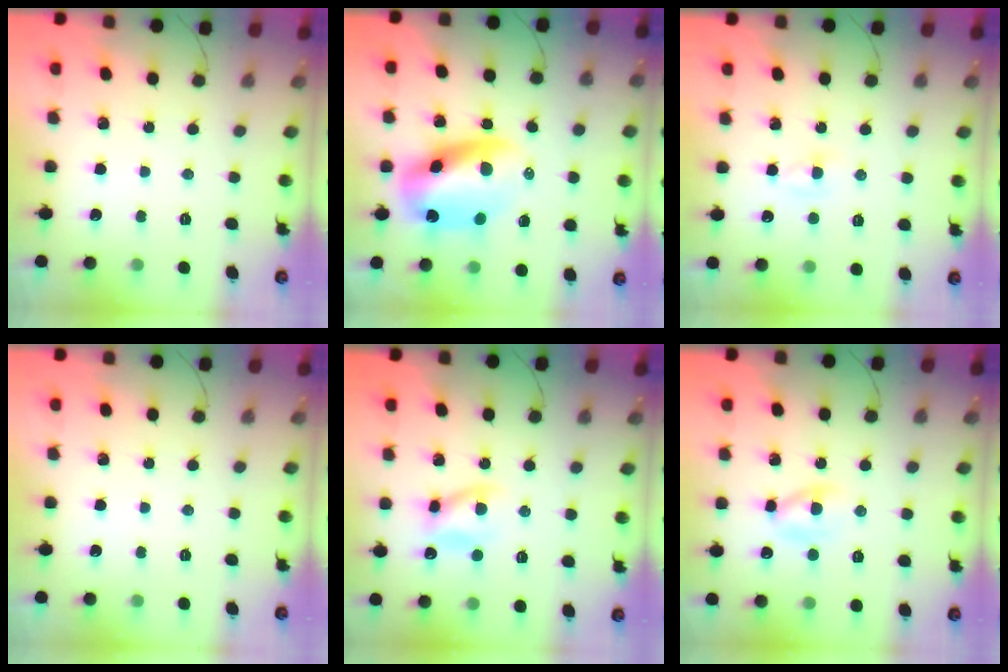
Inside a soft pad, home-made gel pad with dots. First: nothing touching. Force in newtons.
{"total": 13.7, "press": 13.2, "slide": 3.5}
{"total": 1.9, "press": 1.8, "slide": 0.6}
{"total": 0.0}
{"total": 8.1, "press": 7.9, "slide": 1.9}
{"total": 5.6, "press": 5.4, "slide": 1.3}